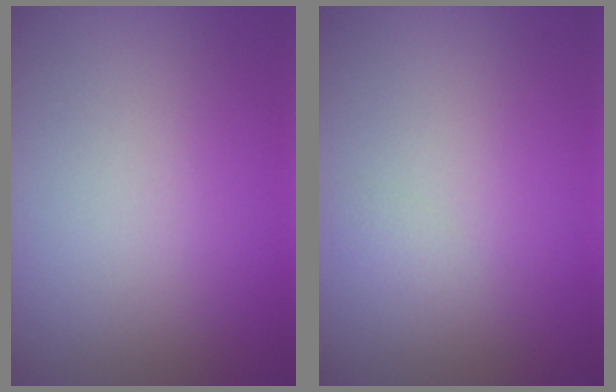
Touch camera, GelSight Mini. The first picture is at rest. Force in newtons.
{"total": 0.6, "press": 0.6, "slide": 0.0}